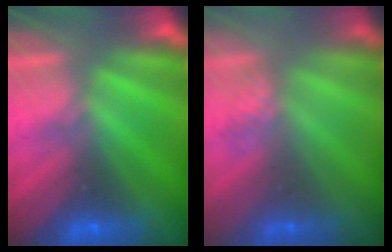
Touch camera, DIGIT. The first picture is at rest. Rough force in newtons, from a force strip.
{"total": 2.7}